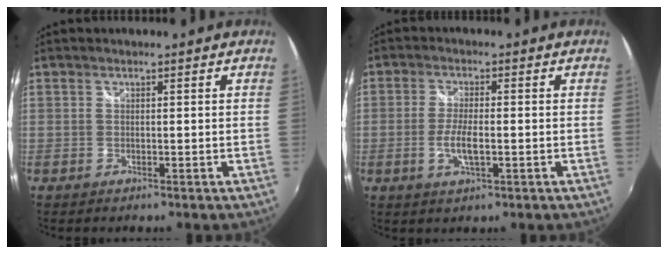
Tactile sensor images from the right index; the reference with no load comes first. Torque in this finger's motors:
{"motor_torque": [0.67, -0.14, 0.29, 0.08]}